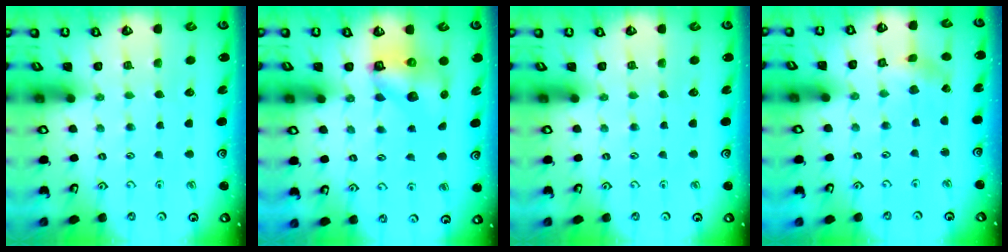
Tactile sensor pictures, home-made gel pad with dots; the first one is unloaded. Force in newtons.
{"total": 8.2, "press": 8.1, "slide": 1.0}
{"total": 0.0}
{"total": 1.1, "press": 1.1, "slide": 0.3}